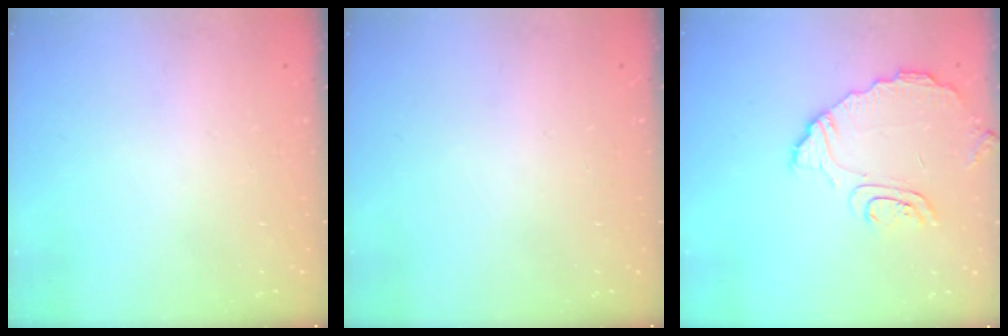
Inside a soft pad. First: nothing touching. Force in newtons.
{"total": 0.0}
{"total": 9.5, "press": 9.5, "slide": 0.4}